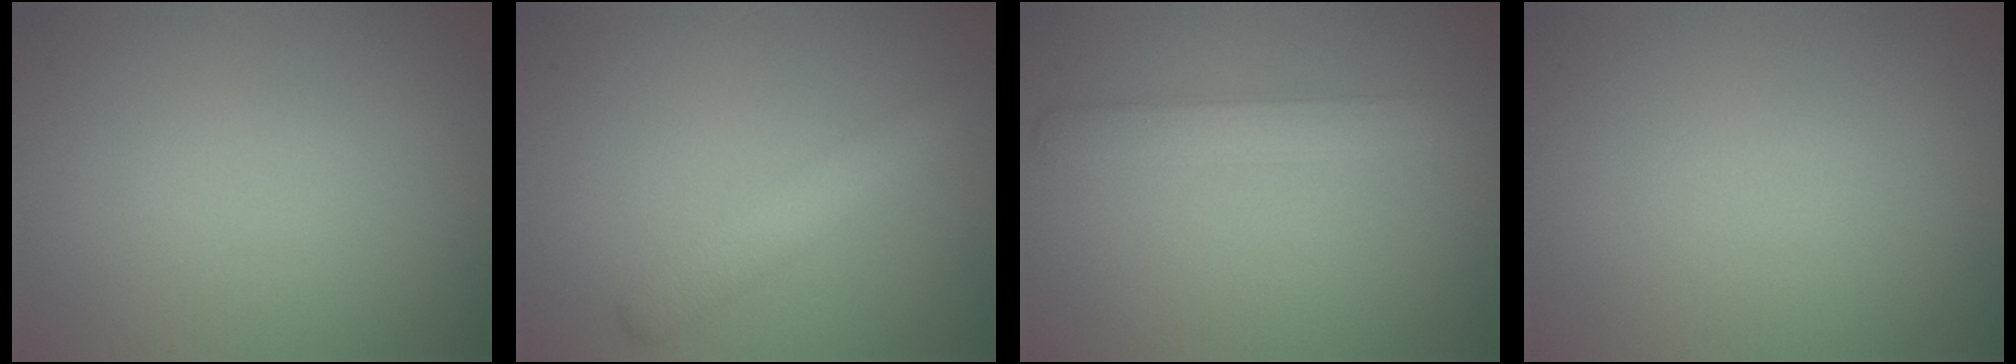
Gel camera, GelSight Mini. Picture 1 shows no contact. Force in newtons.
{"total": 2.7, "press": 2.7, "slide": 0.1}
{"total": 2.5, "press": 2.5, "slide": 0.1}
{"total": 0.0}